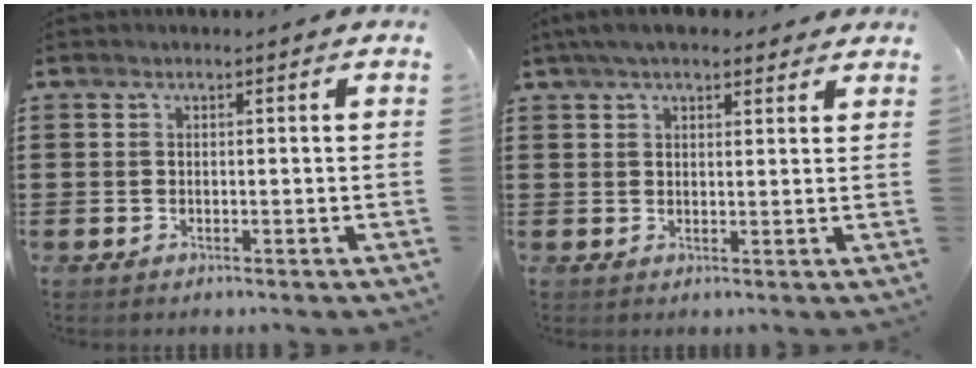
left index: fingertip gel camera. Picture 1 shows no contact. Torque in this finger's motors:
{"motor_torque": [1.05, -1.09, 0.85, 0.21]}